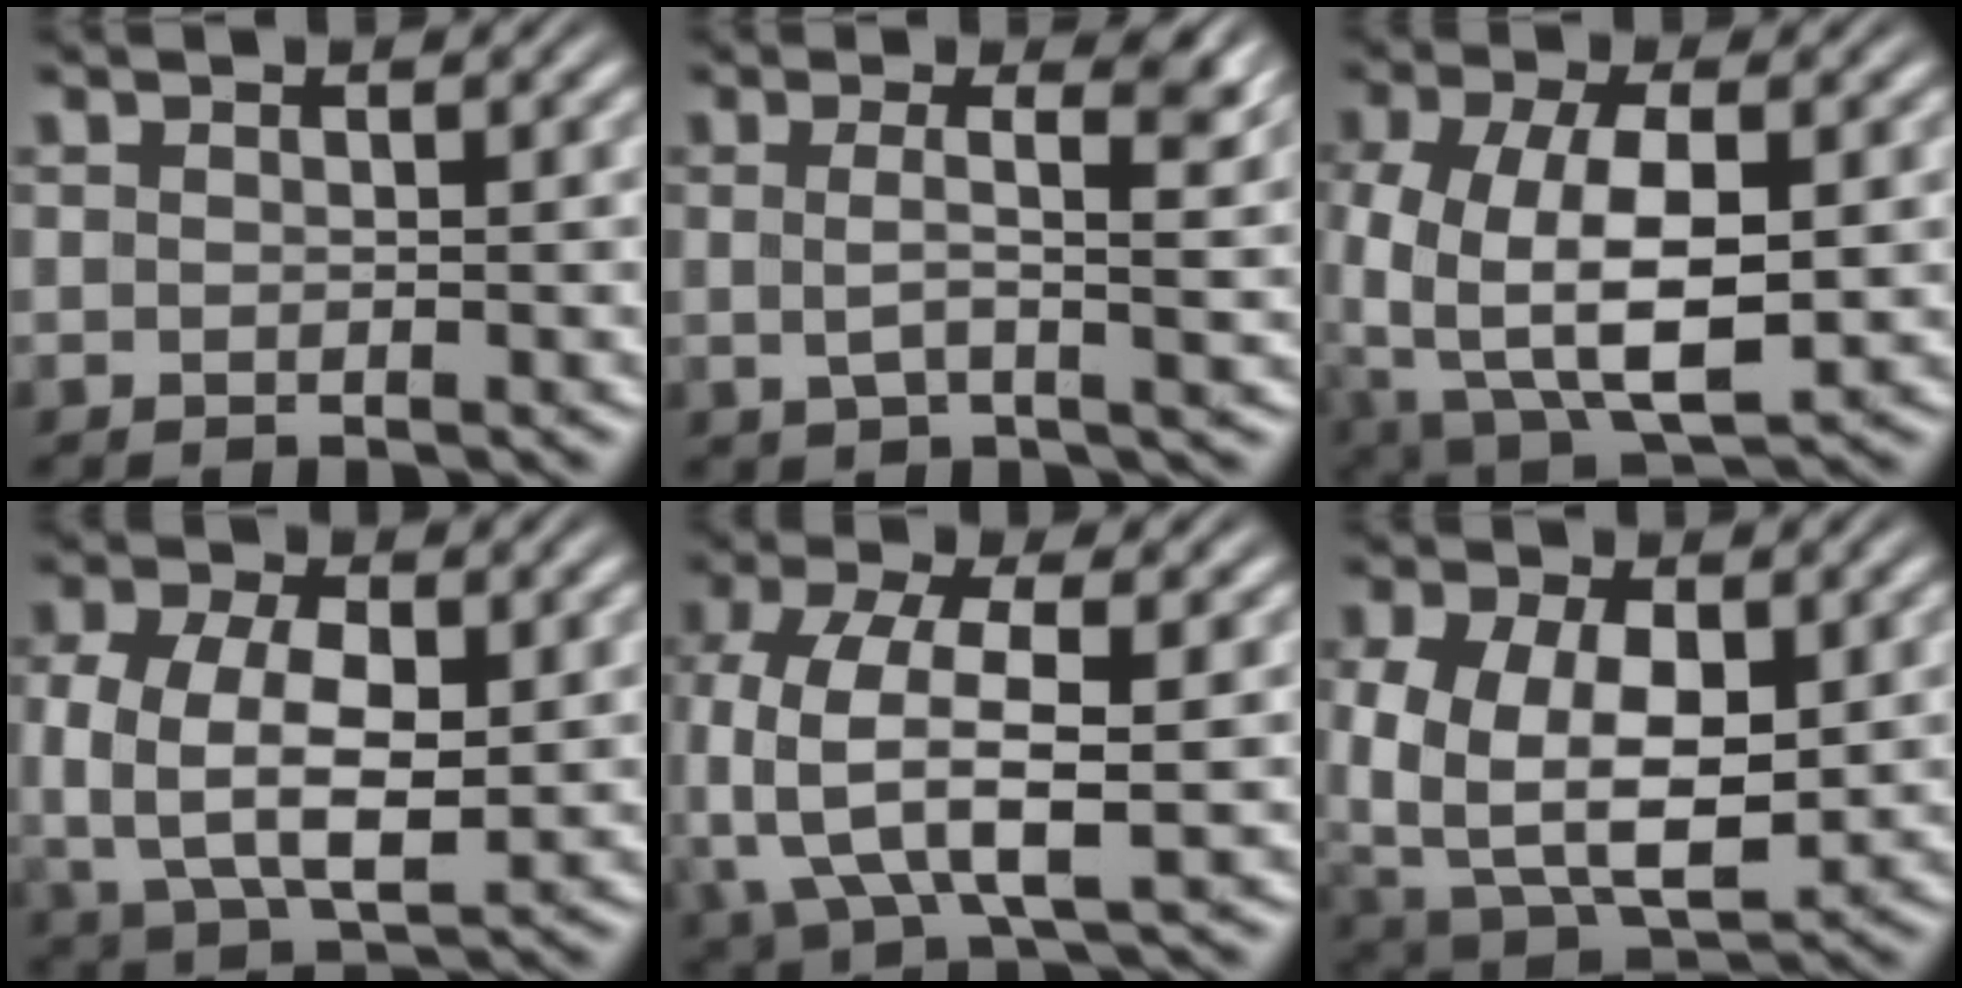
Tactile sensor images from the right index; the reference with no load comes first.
{"total": 3.8, "force": [0.8, 0.9, 3.6], "torque": [-0.059, -0.007, 0.017]}
{"total": 9.9, "force": [-1.7, 6.1, 7.6], "torque": [-0.151, -0.037, -0.010]}
{"total": 8.2, "force": [-0.4, 5.5, 6.0], "torque": [-0.120, -0.027, 0.003]}
{"total": 8.6, "force": [-0.4, 5.5, 6.5], "torque": [-0.174, -0.034, 0.006]}
{"total": 10.5, "force": [-1.5, 7.9, 6.7], "torque": [-0.143, -0.059, -0.002]}